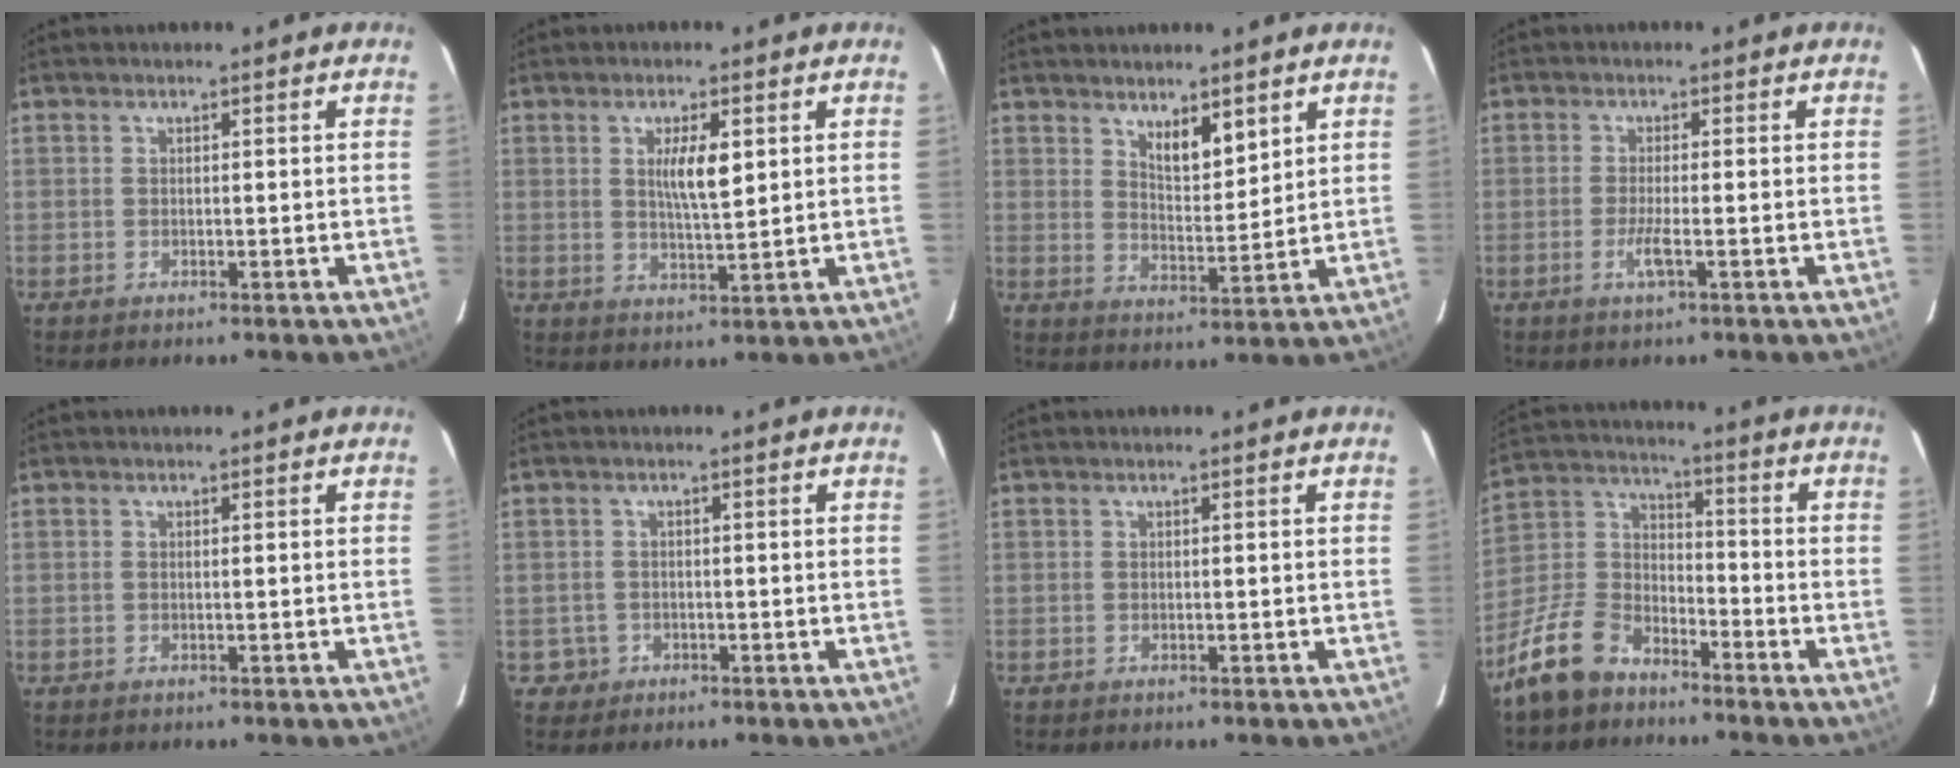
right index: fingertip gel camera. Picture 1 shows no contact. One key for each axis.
{"total": 5.2, "fx": 1.6, "fy": 0.9, "fz": 4.9, "tx": -0.087, "ty": -0.004, "tz": 0.029}
{"total": 5.2, "fx": 3.5, "fy": 1.5, "fz": 3.6, "tx": -0.063, "ty": -0.012, "tz": 0.066}
{"total": 2.7, "fx": -1.0, "fy": 0.0, "fz": 2.5, "tx": -0.052, "ty": -0.005, "tz": -0.021}
{"total": 0.0}
{"total": 2.3, "fx": -0.9, "fy": 2.0, "fz": -0.4, "tx": 0.013, "ty": 0.011, "tz": -0.015}
{"total": 0.0}
{"total": 10.1, "fx": -7.7, "fy": 5.4, "fz": 3.8, "tx": -0.098, "ty": 0.011, "tz": -0.157}